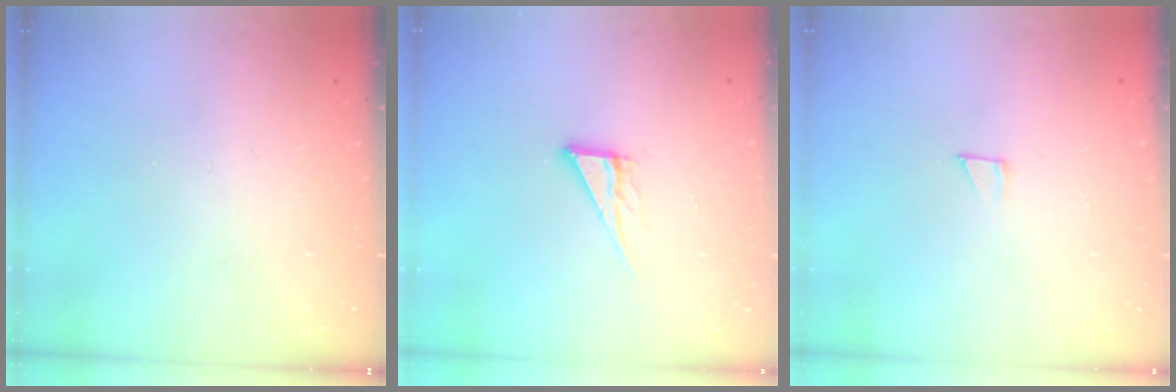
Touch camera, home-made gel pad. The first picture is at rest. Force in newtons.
{"total": 6.6, "press": 6.6, "slide": 0.3}
{"total": 1.9, "press": 1.9, "slide": 0.1}